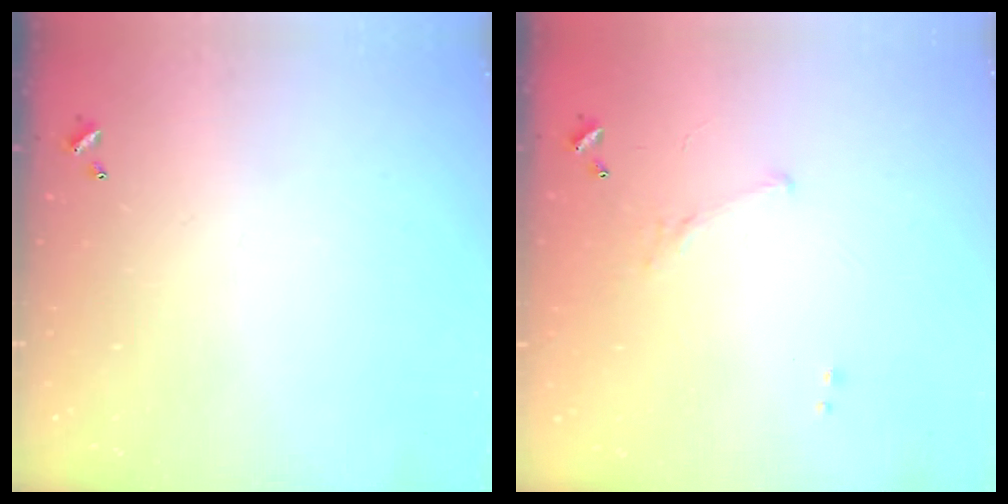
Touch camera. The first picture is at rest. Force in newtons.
{"total": 5.9, "press": 5.9, "slide": 0.8}